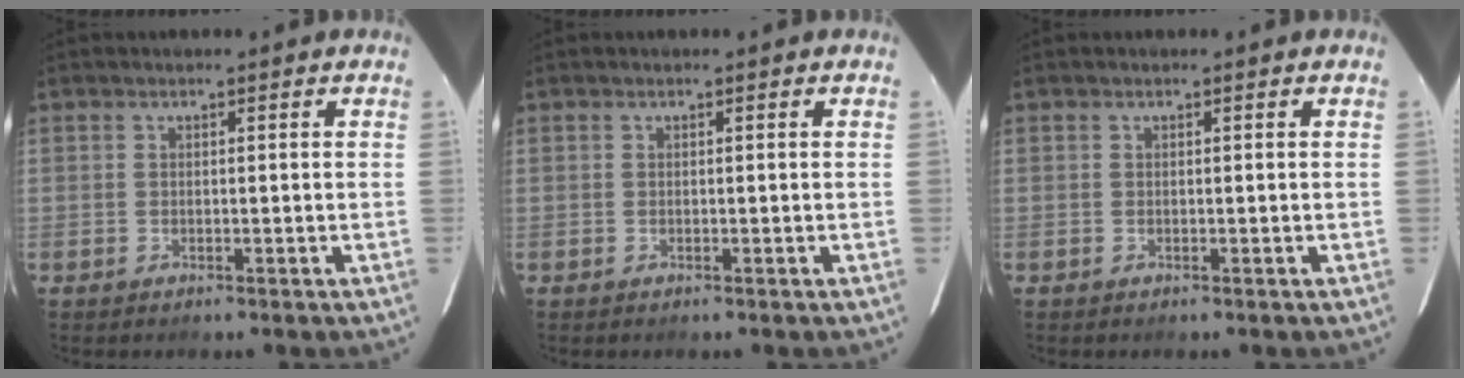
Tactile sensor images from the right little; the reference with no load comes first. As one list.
[{"total": 0.0}, {"total": 0.0}]